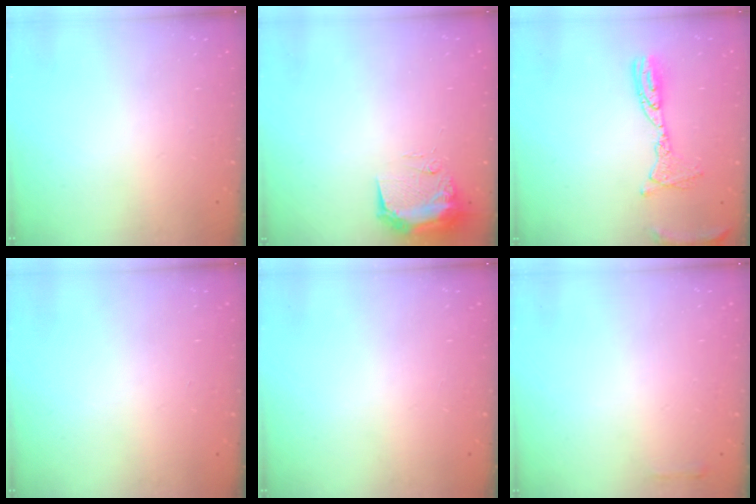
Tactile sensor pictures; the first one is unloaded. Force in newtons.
{"total": 9.4, "press": 9.3, "slide": 0.9}
{"total": 11.6, "press": 11.5, "slide": 1.1}
{"total": 0.0}
{"total": 0.0}
{"total": 2.1, "press": 2.0, "slide": 0.5}